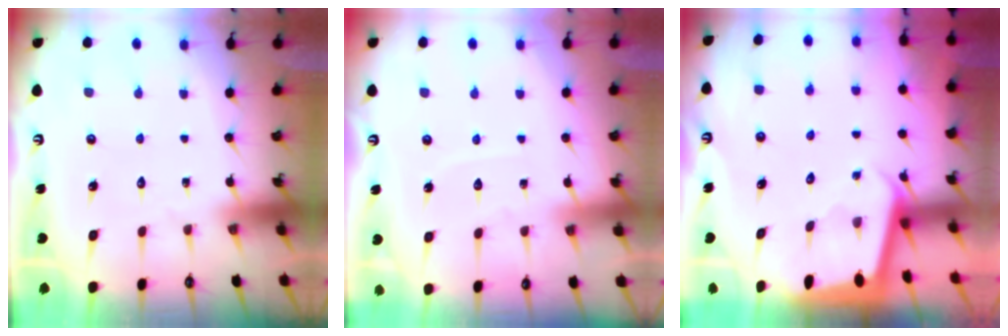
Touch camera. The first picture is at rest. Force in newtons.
{"total": 3.8, "press": 3.7, "slide": 0.4}
{"total": 2.0, "press": 2.0, "slide": 0.1}